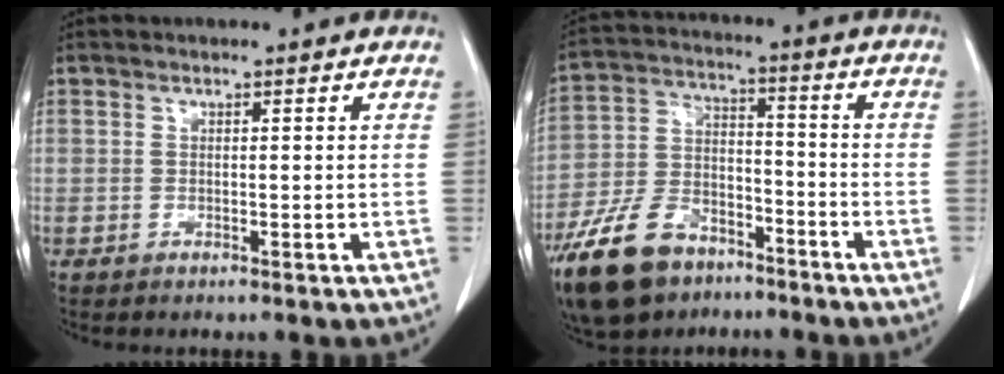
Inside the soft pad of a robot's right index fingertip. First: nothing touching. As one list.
[{"total": 14.7, "force": [-10.1, 7.7, 7.3], "torque": [-0.159, 0.005, -0.181]}]